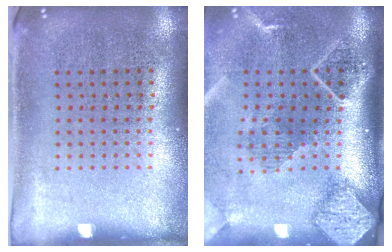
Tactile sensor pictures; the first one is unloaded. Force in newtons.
{"total": 2.6, "press": 1.9, "slide": 1.8}